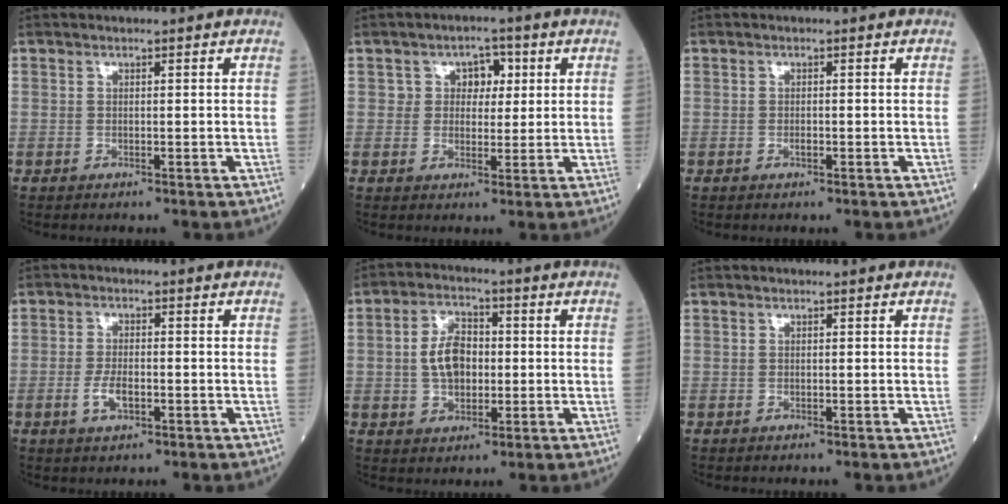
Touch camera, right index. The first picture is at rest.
{"total": 4.4, "force": [1.2, 3.4, 2.5], "torque": [-0.022, 0.009, 0.015]}
{"total": 0.7, "force": [-0.3, 0.2, 0.6], "torque": [-0.012, 0.001, -0.003]}
{"total": 3.6, "force": [-1.3, 1.3, 3.1], "torque": [-0.061, 0.002, -0.021]}
{"total": 6.9, "force": [0.0, 4.4, 5.3], "torque": [-0.105, 0.013, 0.000]}
{"total": 0.0}